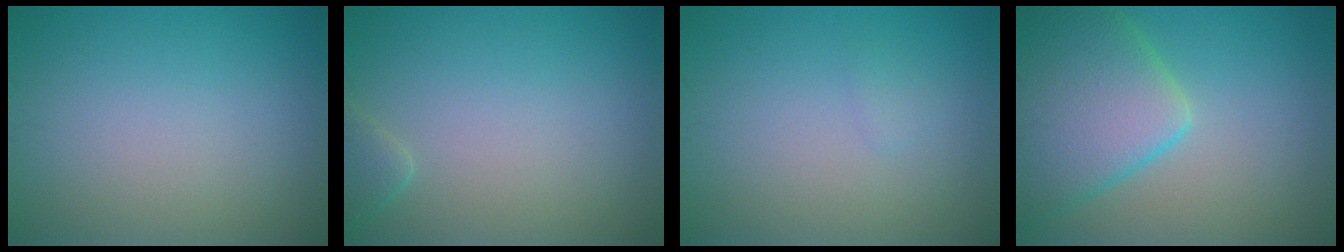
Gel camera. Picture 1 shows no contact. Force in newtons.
{"total": 1.4, "press": 1.4, "slide": 0.2}
{"total": 0.5, "press": 0.5, "slide": 0.0}
{"total": 9.2, "press": 9.2, "slide": 0.5}